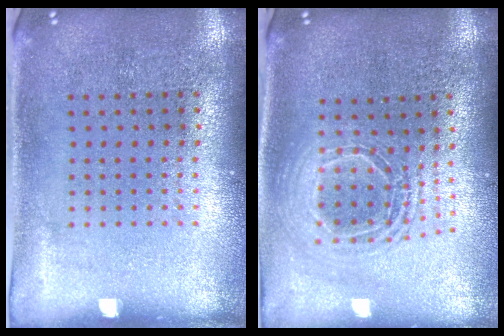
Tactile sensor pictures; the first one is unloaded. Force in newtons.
{"total": 1.9, "press": 1.6, "slide": 1.0}